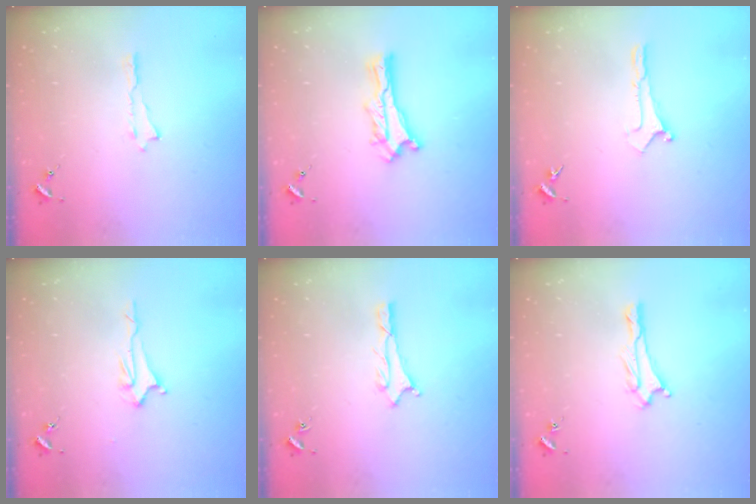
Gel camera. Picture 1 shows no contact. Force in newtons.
{"total": 1.2, "press": 1.2, "slide": 0.2}
{"total": 0.0}
{"total": 2.0, "press": 2.0, "slide": 0.4}
{"total": 0.7, "press": 0.7, "slide": 0.2}
{"total": 1.4, "press": 1.4, "slide": 0.2}